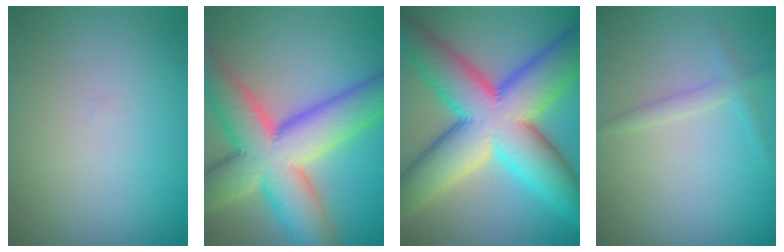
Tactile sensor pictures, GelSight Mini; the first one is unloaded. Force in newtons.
{"total": 12.4, "press": 12.3, "slide": 0.7}
{"total": 14.6, "press": 14.6, "slide": 0.3}
{"total": 1.3, "press": 1.3, "slide": 0.1}